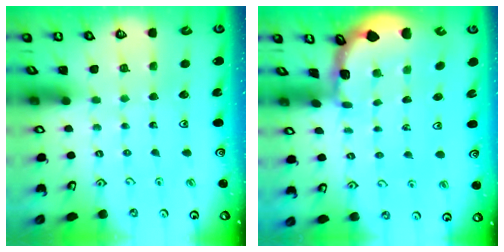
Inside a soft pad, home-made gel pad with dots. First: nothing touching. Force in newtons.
{"total": 1.3, "press": 1.3, "slide": 0.1}